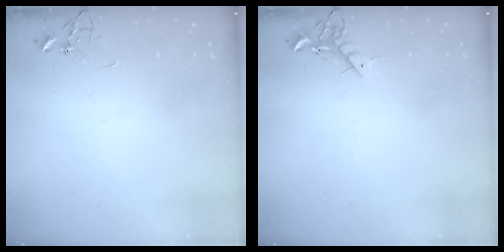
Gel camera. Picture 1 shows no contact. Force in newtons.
{"total": 7.4, "press": 7.4, "slide": 0.9}